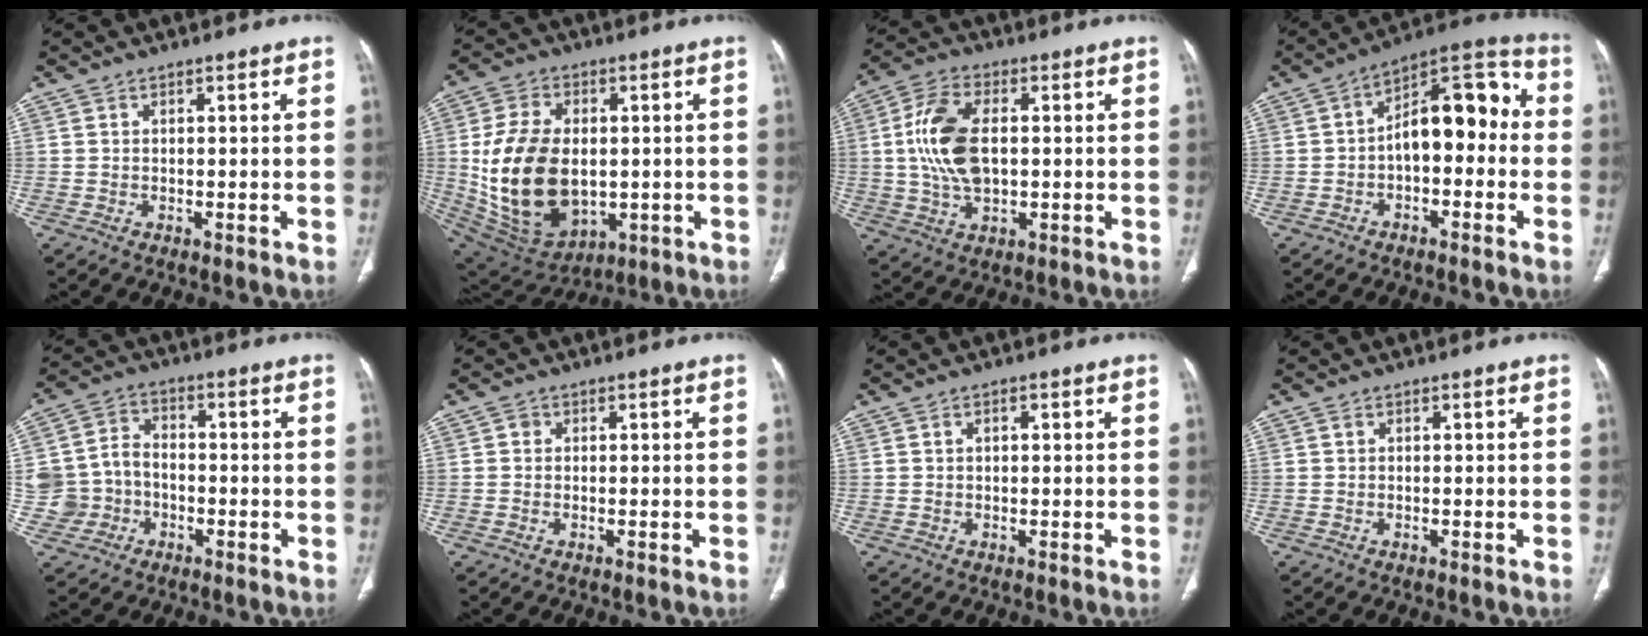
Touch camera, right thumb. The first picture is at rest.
{"total": 20.7, "force": [-0.7, 13.7, 15.5], "torque": [-0.279, -0.010, 0.014]}
{"total": 12.4, "force": [1.0, 7.0, 10.2], "torque": [-0.207, 0.008, 0.021]}
{"total": 13.7, "force": [-0.8, 7.5, 11.4], "torque": [-0.131, 0.050, -0.028]}
{"total": 8.1, "force": [-2.2, 7.4, 2.2], "torque": [-0.021, 0.030, -0.039]}
{"total": 0.8, "force": [0.1, 0.8, 0.3], "torque": [0.000, 0.003, 0.000]}
{"total": 1.2, "force": [0.4, 0.7, 0.9], "torque": [-0.014, 0.005, 0.006]}
{"total": 0.0}